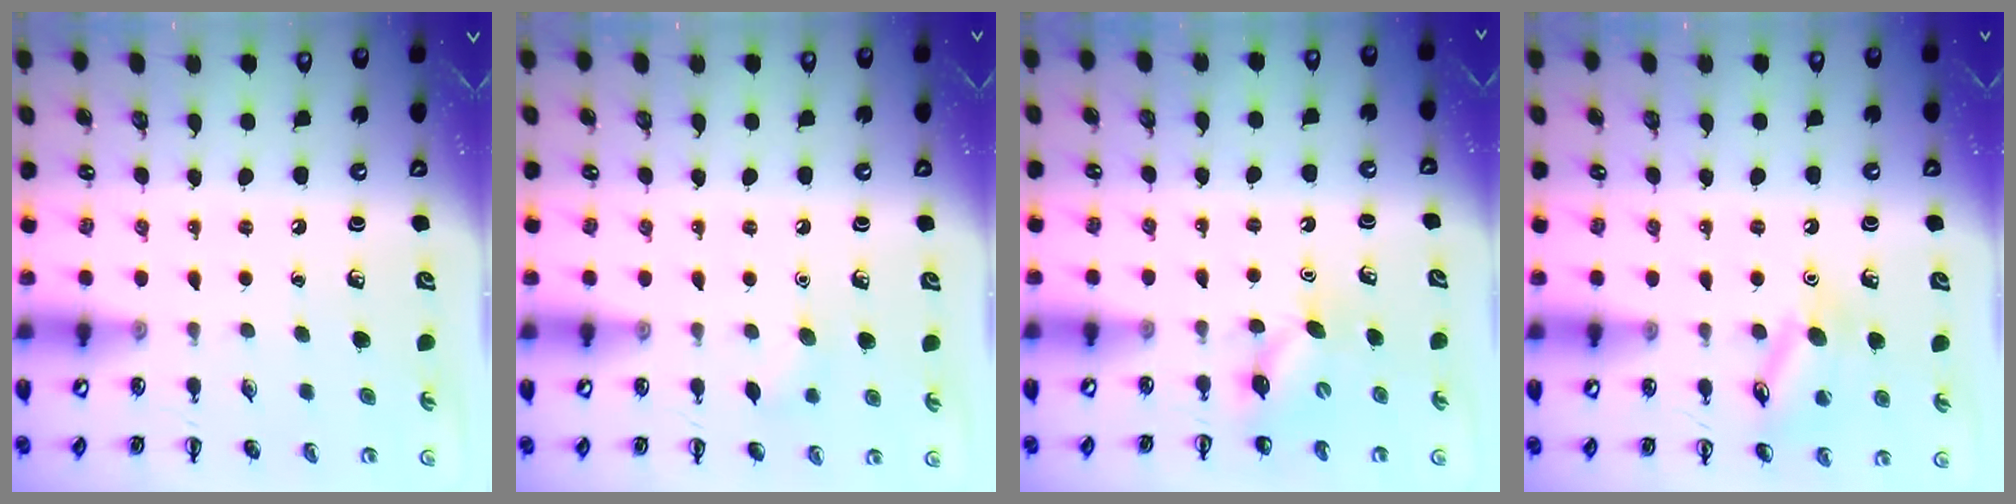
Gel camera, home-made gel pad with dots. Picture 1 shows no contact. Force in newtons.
{"total": 5.8, "press": 5.6, "slide": 1.6}
{"total": 4.6, "press": 4.6, "slide": 0.7}
{"total": 11.1, "press": 11.1, "slide": 0.9}